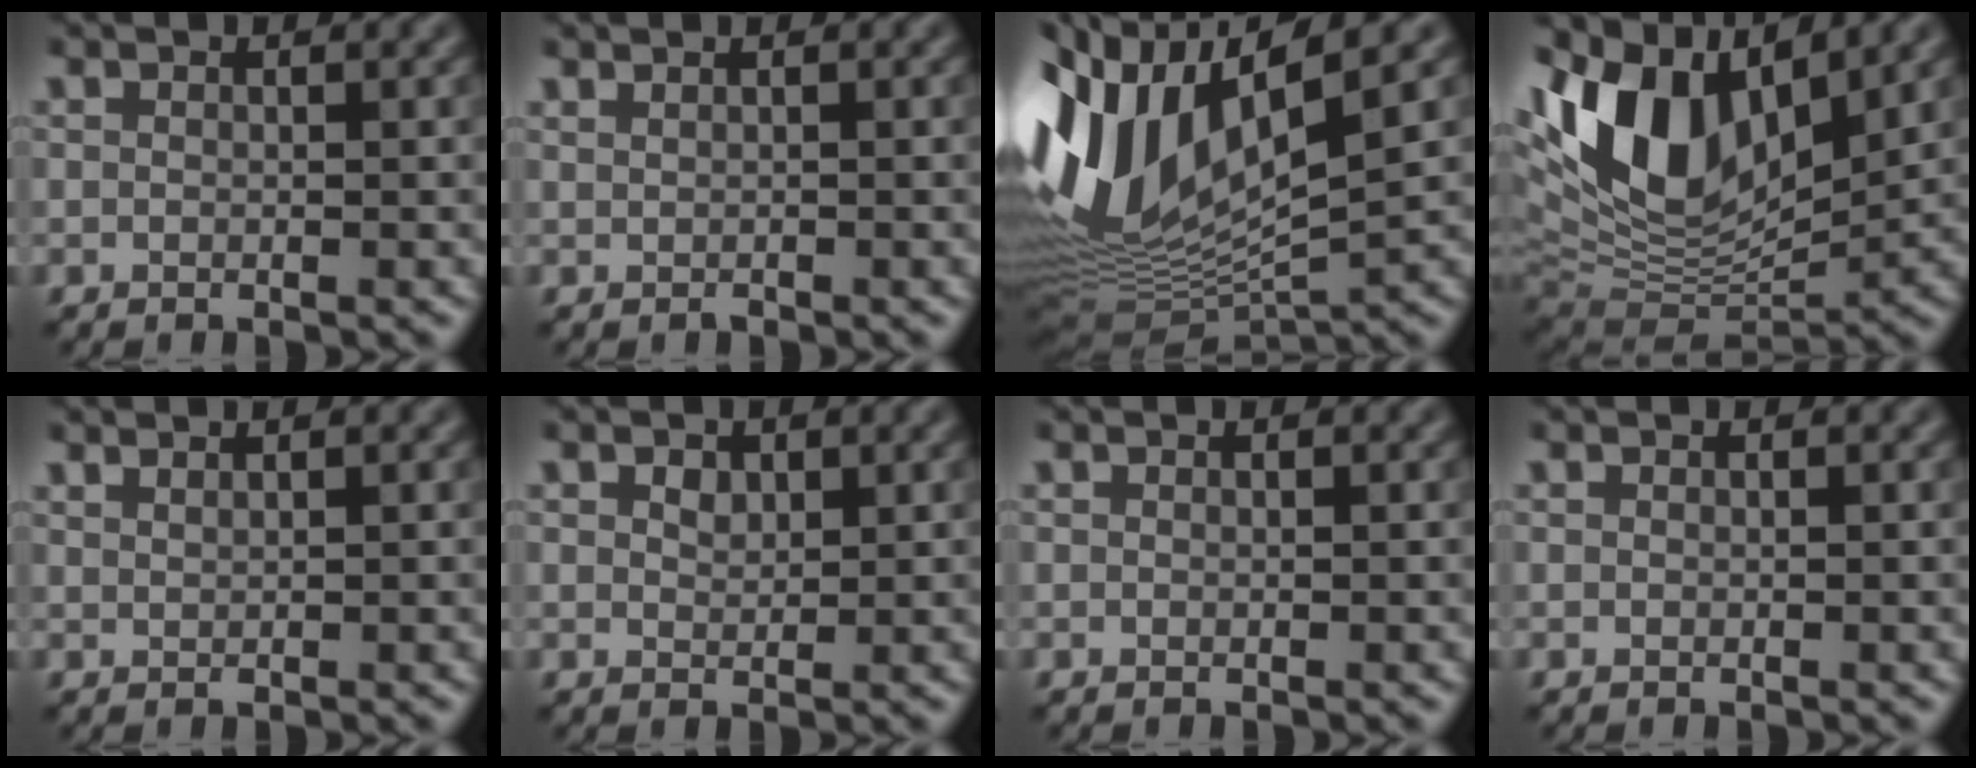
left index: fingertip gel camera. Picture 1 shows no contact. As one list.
[{"total": 0.0}, {"total": 13.0, "force": [1.7, 5.5, 11.6], "torque": [-0.259, -0.004, 0.039]}, {"total": 12.6, "force": [4.8, 6.5, 9.6], "torque": [-0.195, 0.014, 0.091]}, {"total": 0.6, "force": [0.6, 0.0, 0.2], "torque": [0.000, -0.003, 0.012]}, {"total": 0.9, "force": [0.3, 0.7, 0.4], "torque": [-0.007, 0.002, 0.011]}, {"total": 0.0}, {"total": 0.0}]